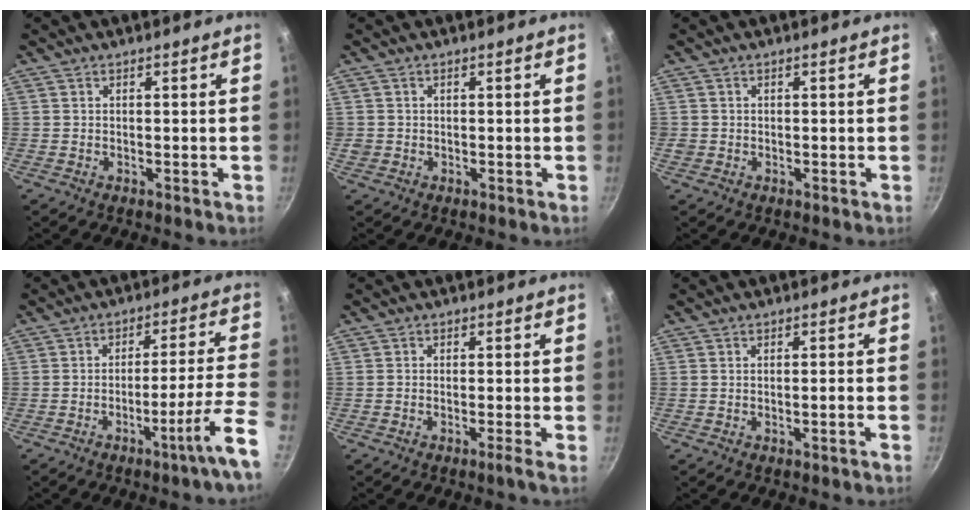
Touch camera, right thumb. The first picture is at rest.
{"total": 1.3, "force": [-0.1, 1.2, 0.4], "torque": [-0.009, 0.004, 0.001]}
{"total": 0.8, "force": [-0.1, 0.8, 0.2], "torque": [-0.007, 0.003, 0.001]}
{"total": 11.4, "force": [-5.7, -0.5, 9.9], "torque": [-0.133, 0.034, -0.086]}
{"total": 1.6, "force": [-1.1, -0.4, 1.1], "torque": [-0.032, 0.009, -0.021]}
{"total": 1.1, "force": [-0.7, -0.1, 0.9], "torque": [-0.025, 0.009, -0.008]}